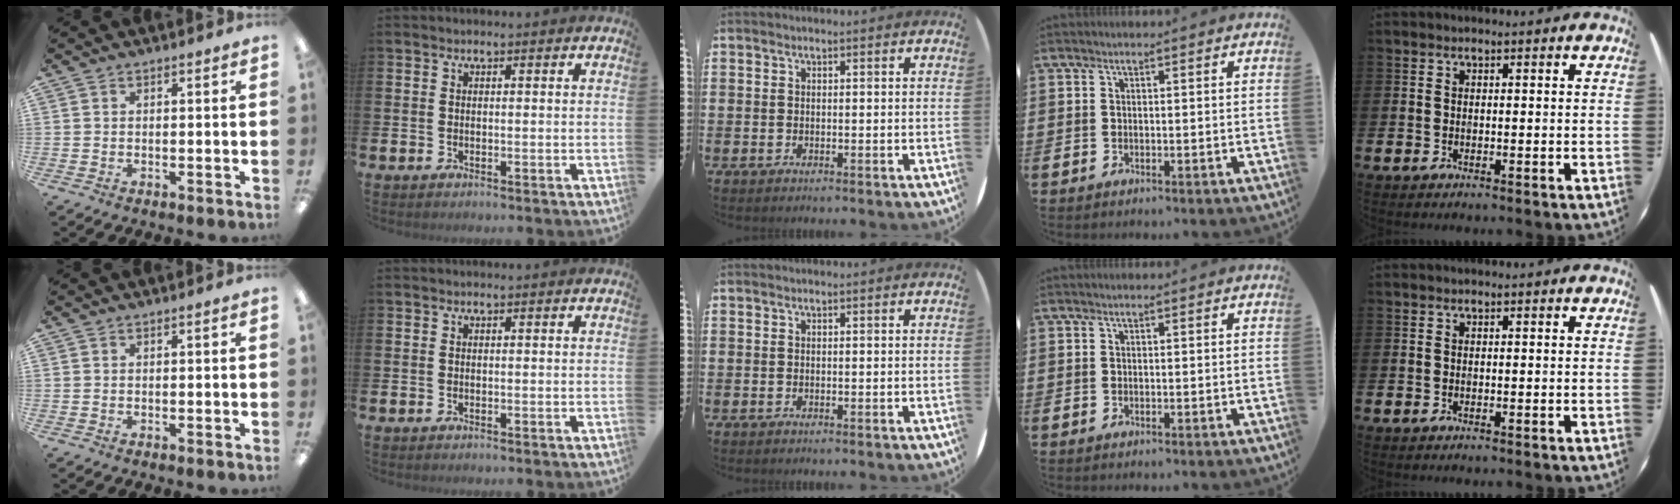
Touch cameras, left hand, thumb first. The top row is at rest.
{}